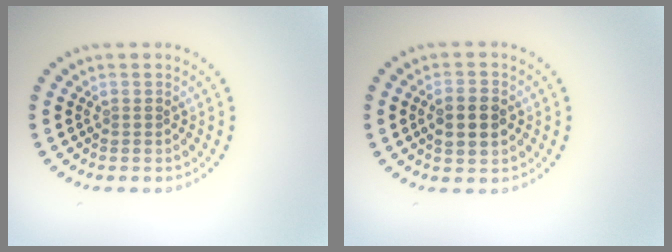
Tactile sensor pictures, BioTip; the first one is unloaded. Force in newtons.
{"total": 2.9, "press": 2.9, "slide": 0.2}